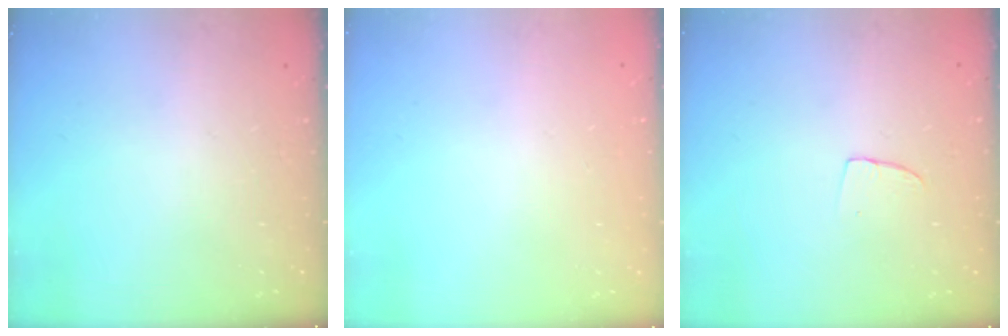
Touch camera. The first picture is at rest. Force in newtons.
{"total": 0.0}
{"total": 2.9, "press": 2.9, "slide": 0.2}